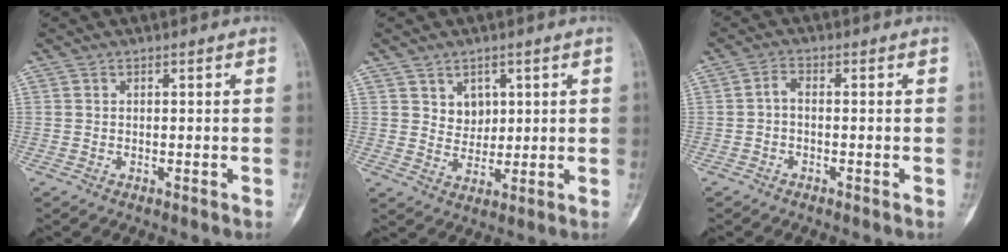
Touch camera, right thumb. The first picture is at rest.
{"total": 4.3, "force": [1.8, 3.4, 1.8], "torque": [-0.006, -0.015, 0.037]}
{"total": 2.0, "force": [-0.5, 0.9, 1.7], "torque": [-0.031, 0.006, -0.016]}